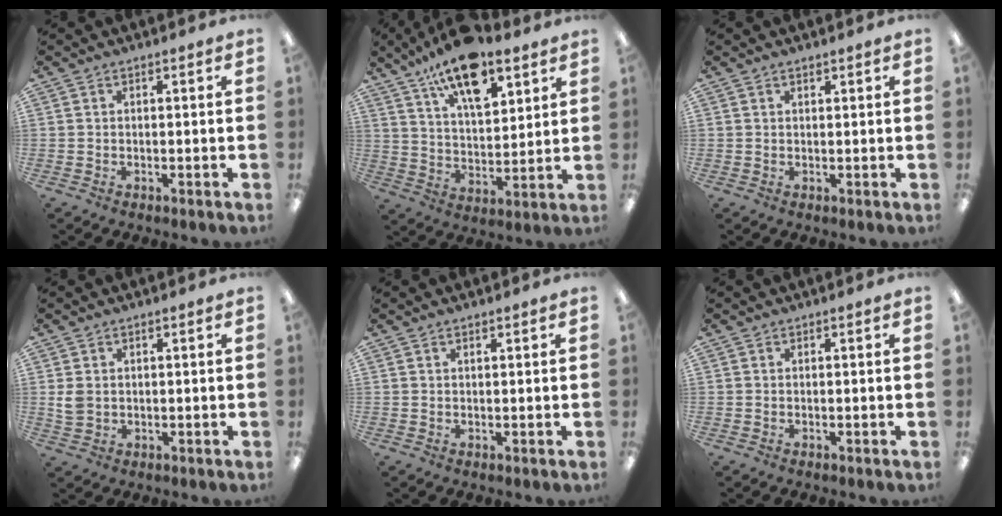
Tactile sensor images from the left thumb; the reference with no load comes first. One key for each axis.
{"total": 16.5, "fx": 11.6, "fy": 6.8, "fz": 9.6, "tx": -0.156, "ty": -0.057, "tz": 0.199}
{"total": 1.0, "fx": 0.8, "fy": 0.3, "fz": 0.5, "tx": -0.010, "ty": 0.000, "tz": 0.014}
{"total": 3.3, "fx": 0.7, "fy": 2.5, "fz": 2.0, "tx": -0.039, "ty": 0.006, "tz": 0.015}
{"total": 0.8, "fx": 0.6, "fy": 0.2, "fz": 0.5, "tx": -0.009, "ty": 0.002, "tz": 0.010}
{"total": 0.0}